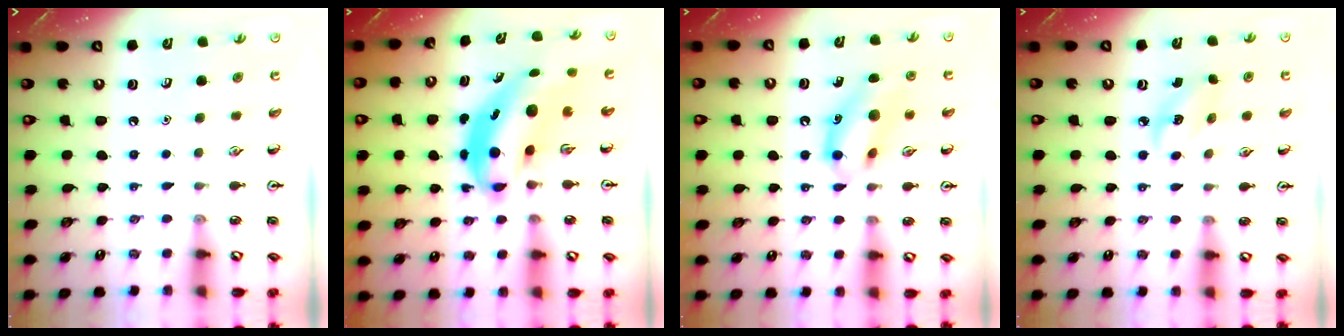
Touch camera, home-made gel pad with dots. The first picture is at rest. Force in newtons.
{"total": 7.9, "press": 7.7, "slide": 1.6}
{"total": 12.6, "press": 12.4, "slide": 2.4}
{"total": 2.9, "press": 2.8, "slide": 0.7}